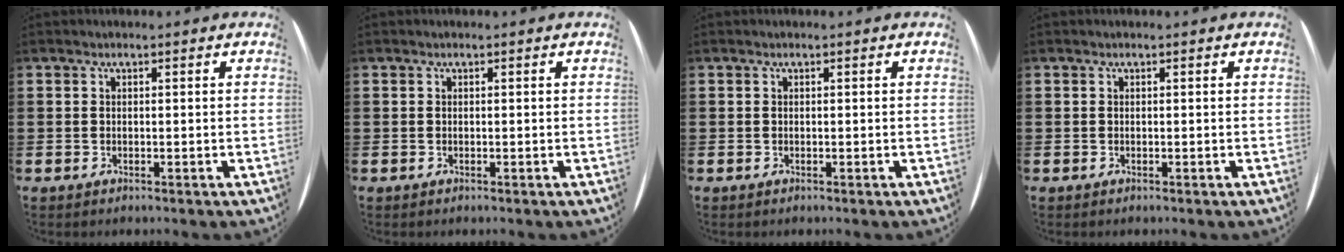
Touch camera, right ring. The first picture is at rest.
{"total": 0.0}
{"total": 0.0}
{"total": 0.0}